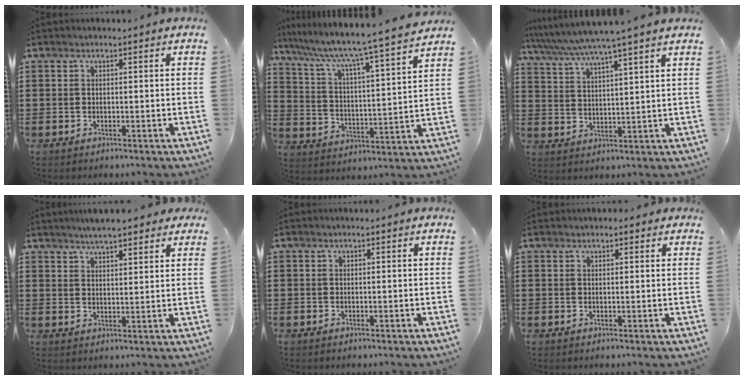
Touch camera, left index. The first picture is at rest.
{"total": 6.2, "force": [5.3, -0.8, 3.1], "torque": [-0.086, -0.052, 0.076]}
{"total": 5.7, "force": [5.0, -0.9, 2.5], "torque": [-0.068, -0.030, 0.082]}
{"total": 4.1, "force": [3.7, 0.5, 1.7], "torque": [-0.042, -0.004, 0.066]}
{"total": 0.0}
{"total": 0.9, "force": [0.8, 0.3, 0.3], "torque": [0.001, 0.000, 0.013]}